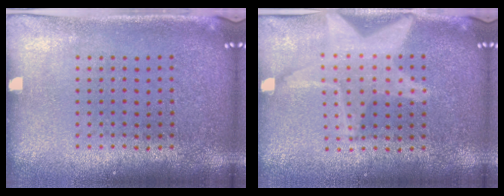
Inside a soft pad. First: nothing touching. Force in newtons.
{"total": 3.0, "press": 3.0, "slide": 0.3}